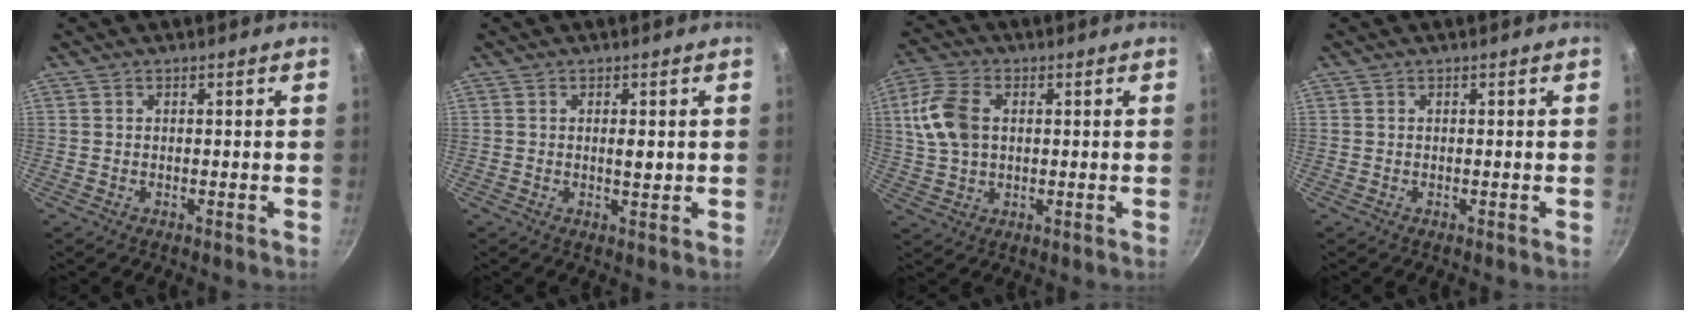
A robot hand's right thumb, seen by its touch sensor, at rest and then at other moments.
{"total": 2.4, "force": [0.3, 0.7, 2.2], "torque": [-0.034, -0.003, 0.005]}
{"total": 10.4, "force": [1.7, 6.9, 7.6], "torque": [-0.149, 0.012, 0.028]}
{"total": 0.0}